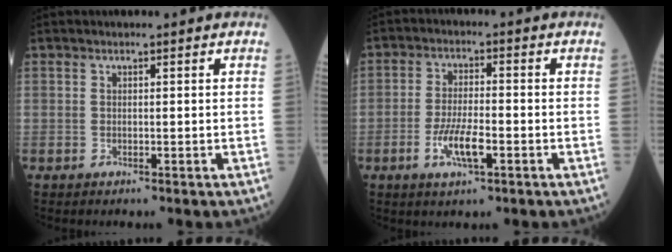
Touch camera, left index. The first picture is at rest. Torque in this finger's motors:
{"motor_torque": [0.19, 0.20, 0.20, 0.05]}